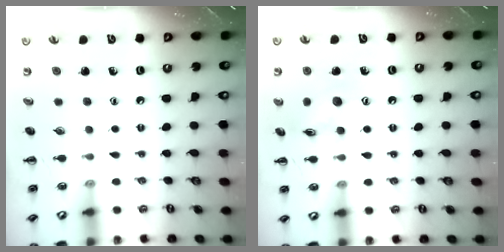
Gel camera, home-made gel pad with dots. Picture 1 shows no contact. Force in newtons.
{"total": 9.4, "press": 9.4, "slide": 0.5}